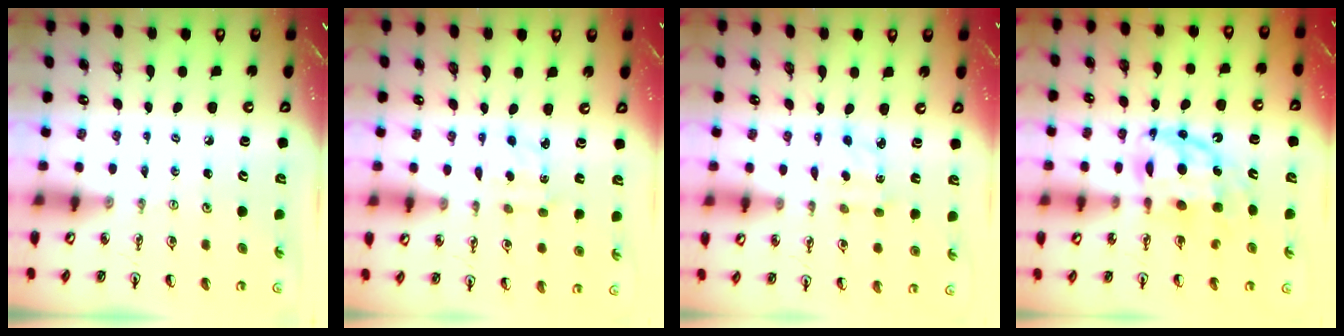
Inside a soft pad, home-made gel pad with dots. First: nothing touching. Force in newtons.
{"total": 1.9, "press": 1.8, "slide": 0.6}
{"total": 1.9, "press": 1.9, "slide": 0.3}
{"total": 11.3, "press": 11.2, "slide": 1.2}